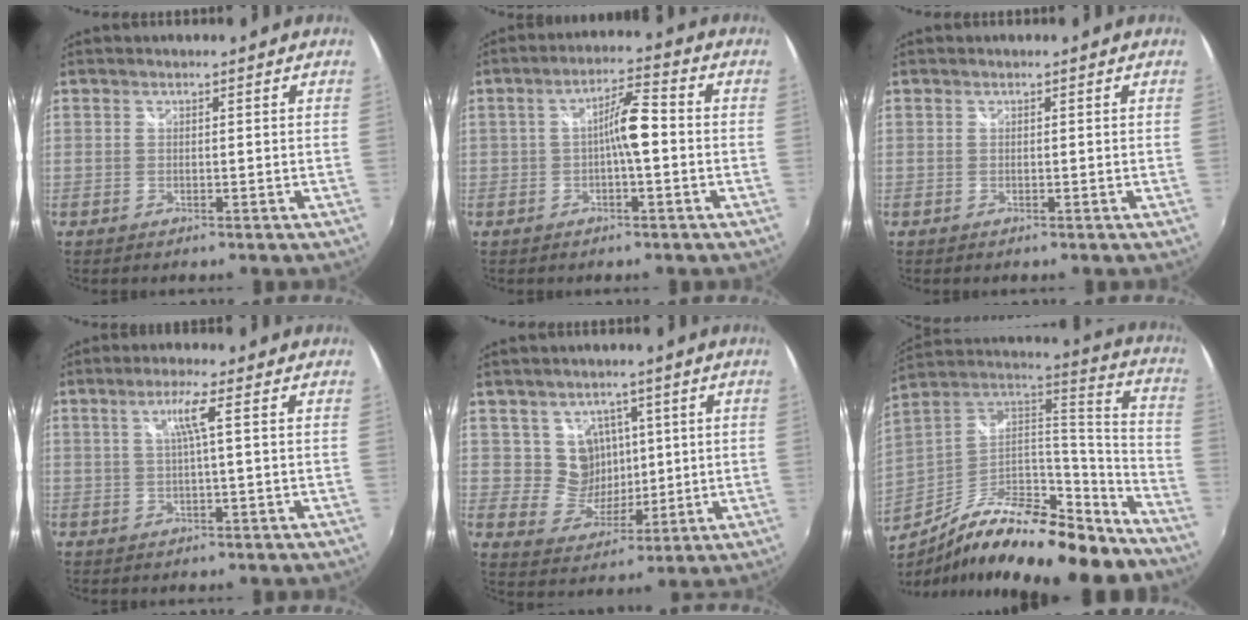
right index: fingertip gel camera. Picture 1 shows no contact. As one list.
[{"total": 5.0, "force": [-0.4, -0.9, 4.9], "torque": [-0.079, 0.005, -0.003]}, {"total": 0.0}, {"total": 4.0, "force": [0.9, -0.8, 3.8], "torque": [-0.070, 0.002, 0.019]}, {"total": 7.3, "force": [2.4, 6.8, 1.5], "torque": [-0.029, 0.002, 0.053]}, {"total": 26.1, "force": [-19.4, 7.9, 15.6], "torque": [-0.243, -0.007, -0.302]}]